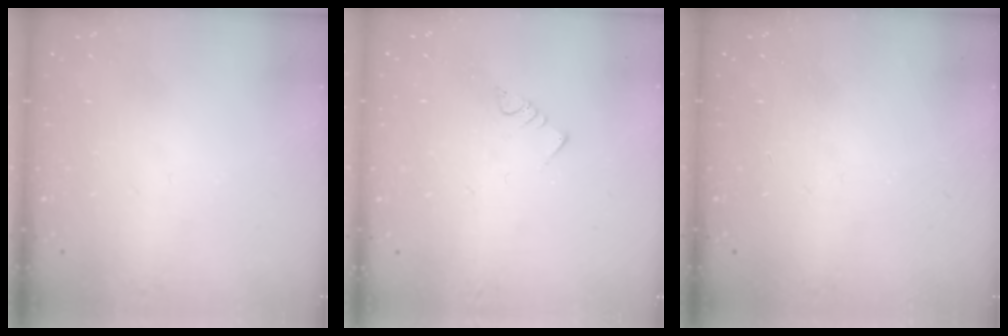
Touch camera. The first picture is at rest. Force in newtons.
{"total": 3.0, "press": 3.0, "slide": 0.2}
{"total": 0.0}